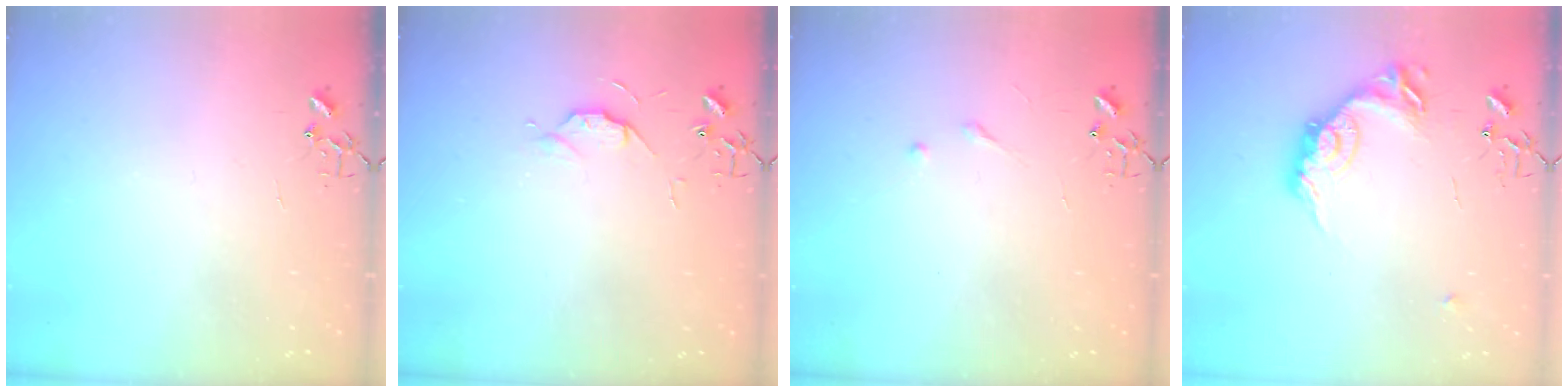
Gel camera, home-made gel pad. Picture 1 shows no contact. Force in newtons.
{"total": 5.0, "press": 4.9, "slide": 0.7}
{"total": 4.3, "press": 4.2, "slide": 0.4}
{"total": 16.3, "press": 16.3, "slide": 0.9}